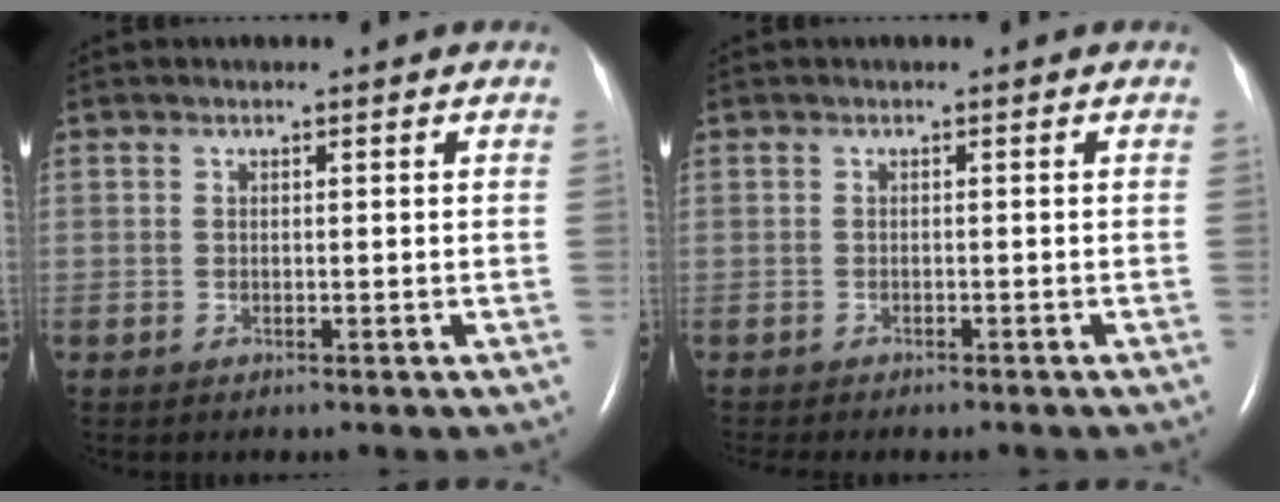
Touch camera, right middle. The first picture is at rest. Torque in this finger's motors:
{"motor_torque": [0.94, -1.20, 0.15, 0.05]}